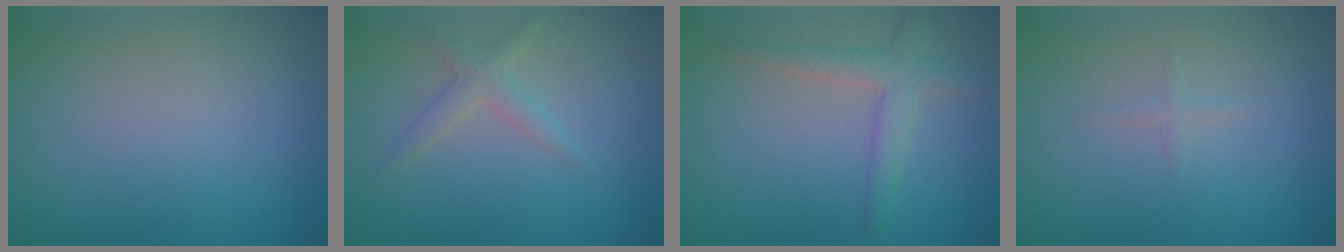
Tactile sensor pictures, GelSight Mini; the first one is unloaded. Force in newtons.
{"total": 1.8, "press": 1.8, "slide": 0.1}
{"total": 2.8, "press": 2.8, "slide": 0.2}
{"total": 0.6, "press": 0.6, "slide": 0.0}